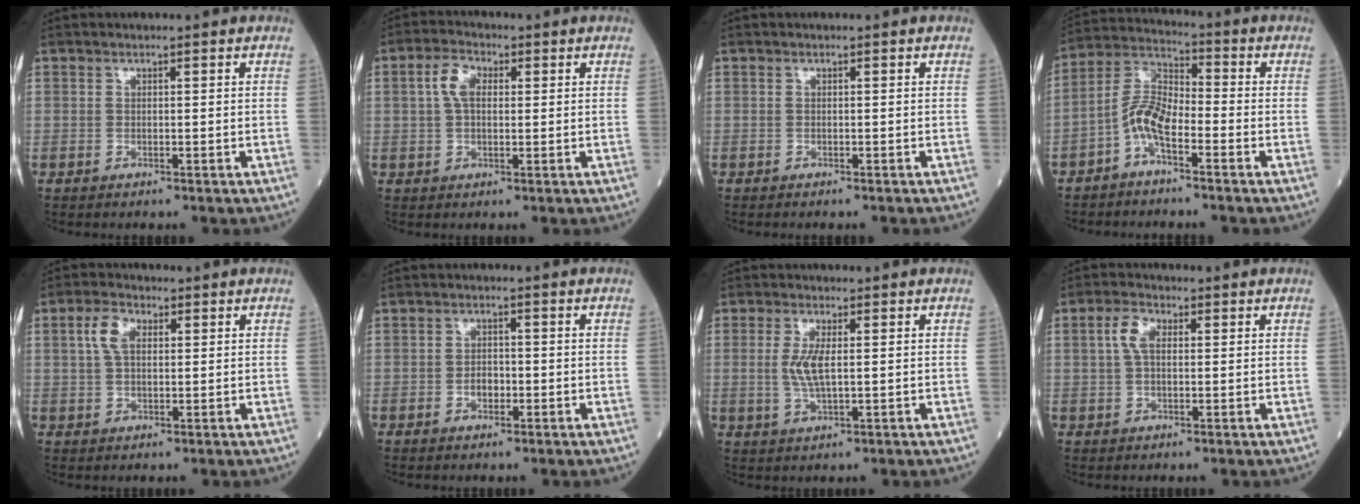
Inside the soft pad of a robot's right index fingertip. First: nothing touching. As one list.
[{"total": 4.4, "force": [1.0, 2.4, 3.6], "torque": [-0.081, 0.012, 0.020]}, {"total": 0.5, "force": [-0.5, 0.0, 0.2], "torque": [0.006, 0.002, -0.010]}, {"total": 6.8, "force": [-3.3, 2.4, 5.5], "torque": [-0.123, 0.018, -0.069]}, {"total": 4.3, "force": [1.4, 2.2, 3.4], "torque": [-0.078, 0.012, 0.027]}, {"total": 2.3, "force": [-0.8, 1.4, 1.7], "torque": [-0.021, 0.006, -0.011]}, {"total": 4.5, "force": [0.4, 1.2, 4.4], "torque": [-0.098, -0.004, 0.008]}, {"total": 3.8, "force": [0.9, 1.8, 3.2], "torque": [-0.076, 0.012, 0.018]}]